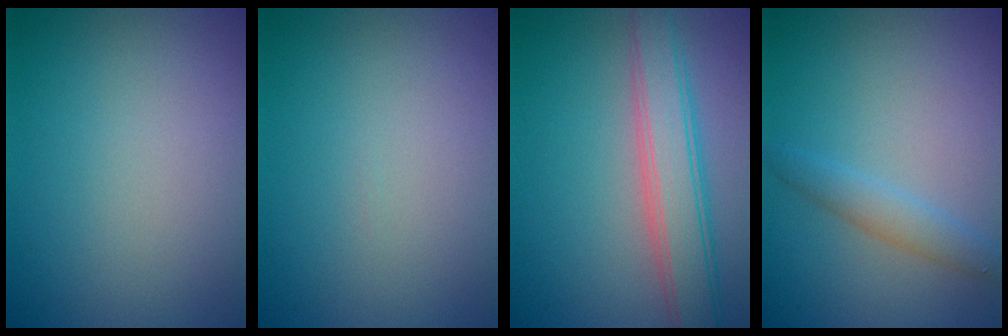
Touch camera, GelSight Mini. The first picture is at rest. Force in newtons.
{"total": 0.0}
{"total": 4.9, "press": 4.9, "slide": 0.1}
{"total": 2.1, "press": 2.1, "slide": 0.1}